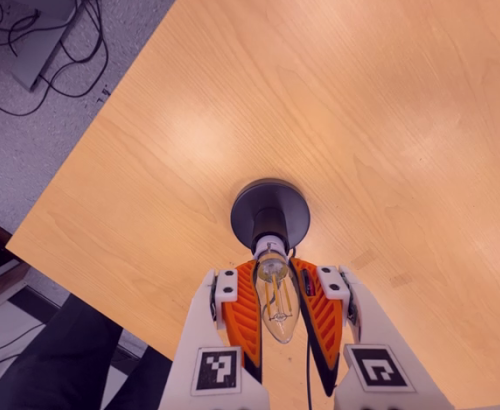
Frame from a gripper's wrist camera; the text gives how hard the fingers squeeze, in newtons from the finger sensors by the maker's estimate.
{"total": 20.2, "left": 18.1, "right": 22.2}